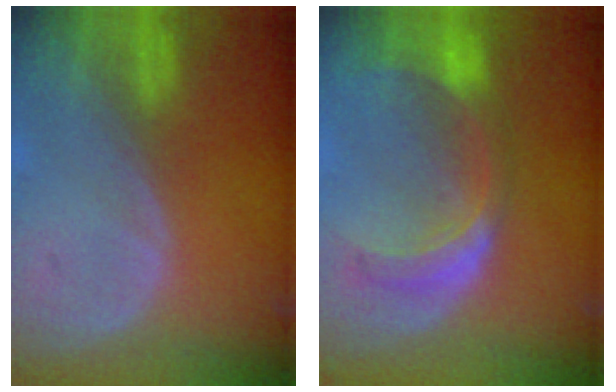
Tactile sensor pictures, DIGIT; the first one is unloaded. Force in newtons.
{"total": 8.1, "press": 7.2, "slide": 3.8}